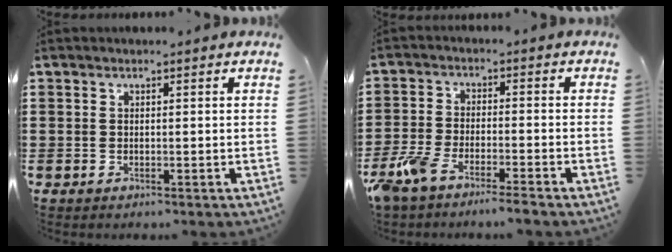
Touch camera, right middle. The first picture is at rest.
{"total": 5.7, "force": [-4.9, 0.8, 2.9], "torque": [-0.081, -0.013, -0.098]}